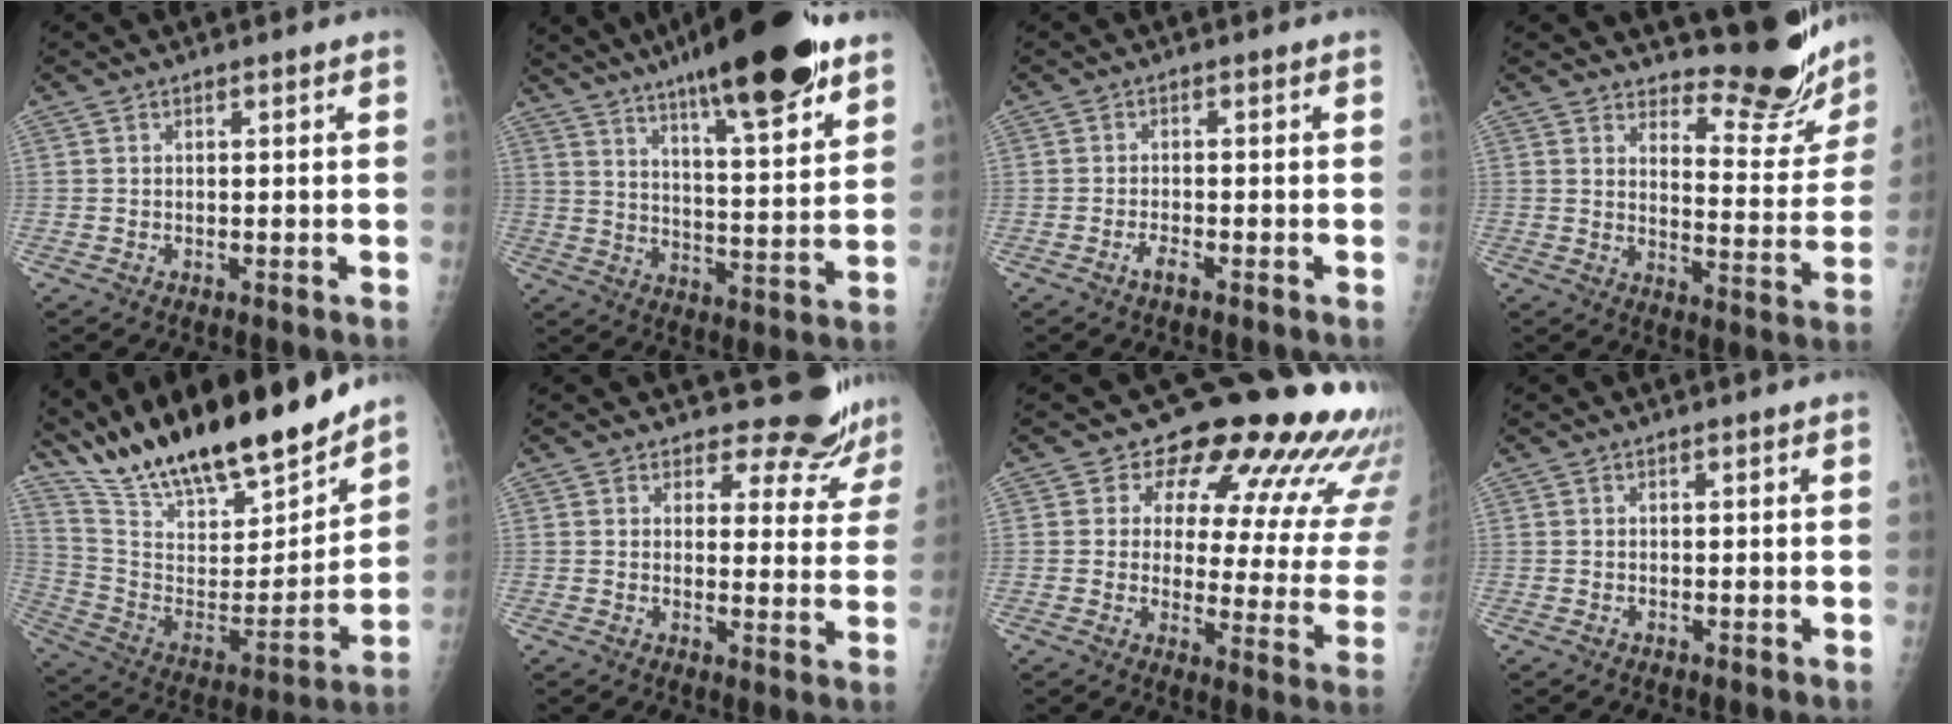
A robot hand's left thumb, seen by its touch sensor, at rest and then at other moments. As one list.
[{"total": 23.5, "force": [15.9, 4.5, 16.8], "torque": [-0.244, -0.055, 0.245]}, {"total": 1.8, "force": [-1.2, 0.5, 1.2], "torque": [-0.028, 0.001, -0.026]}, {"total": 14.2, "force": [13.4, 3.0, 3.5], "torque": [-0.013, -0.146, 0.169]}, {"total": 26.0, "force": [21.9, 6.9, 12.1], "torque": [-0.183, -0.094, 0.372]}, {"total": 9.9, "force": [9.4, 3.2, 0.6], "torque": [0.035, -0.076, 0.092]}, {"total": 20.8, "force": [14.5, 9.0, 11.9], "torque": [-0.099, -0.080, 0.160]}, {"total": 0.0}]